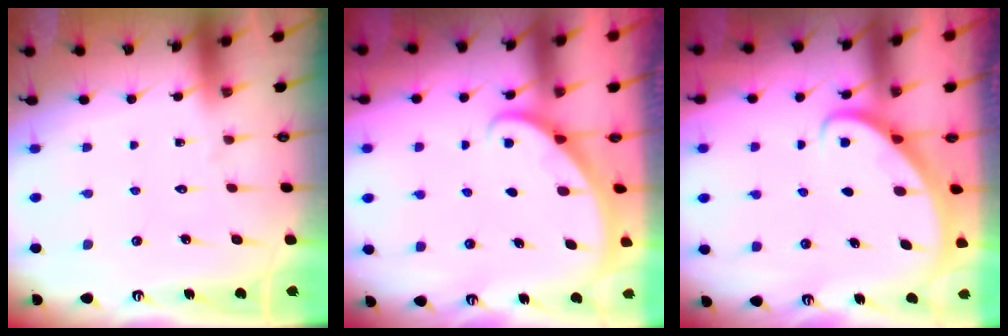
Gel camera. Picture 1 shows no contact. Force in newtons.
{"total": 1.9, "press": 1.9, "slide": 0.1}
{"total": 2.7, "press": 2.7, "slide": 0.2}